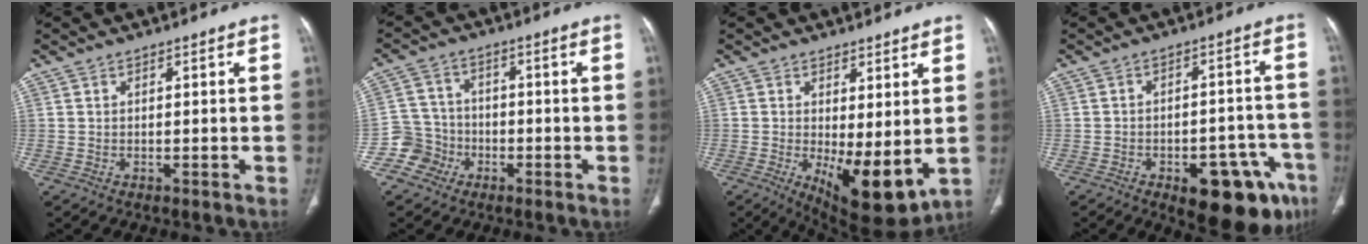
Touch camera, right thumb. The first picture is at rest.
{"total": 6.3, "force": [-3.1, 5.5, -0.1], "torque": [0.033, 0.031, -0.063]}
{"total": 11.0, "force": [-1.1, 4.1, 10.1], "torque": [-0.150, -0.028, -0.002]}
{"total": 16.5, "force": [-8.5, 7.3, 12.1], "torque": [-0.096, 0.045, -0.099]}